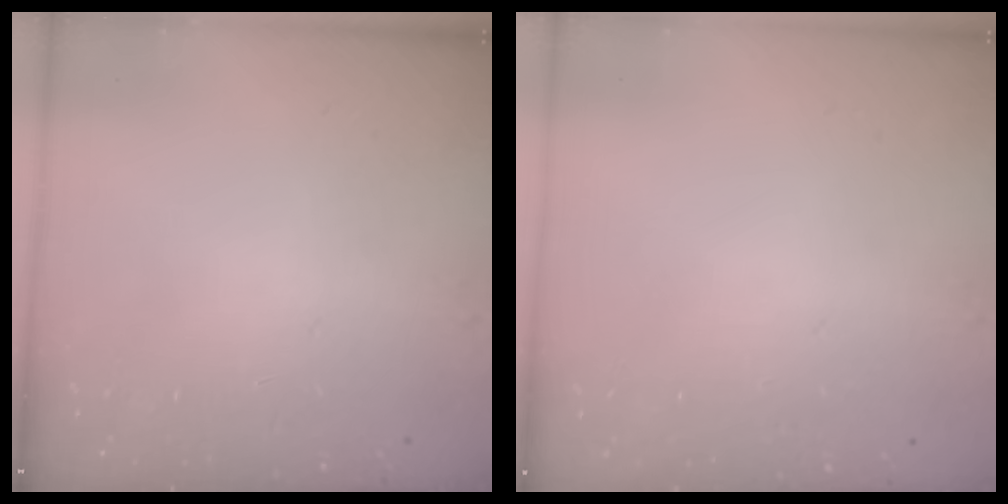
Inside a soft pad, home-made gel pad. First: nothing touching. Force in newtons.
{"total": 0.0}